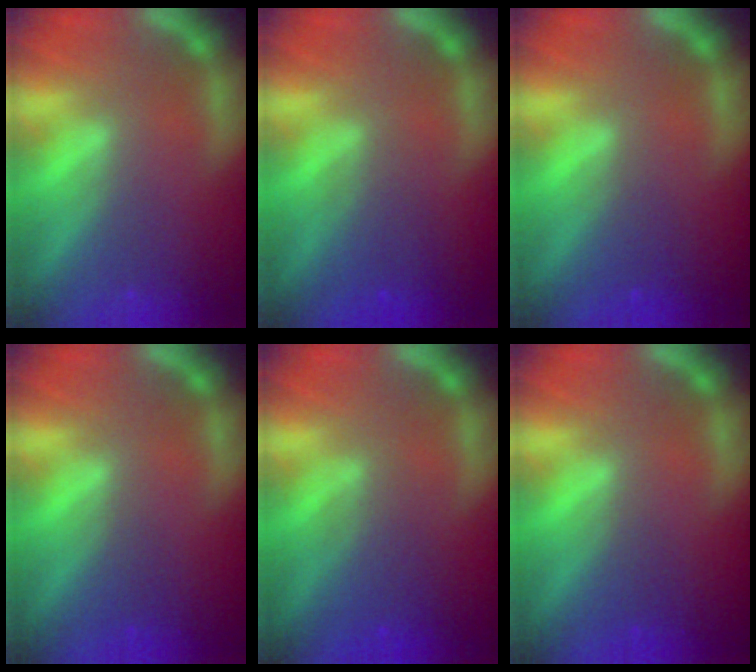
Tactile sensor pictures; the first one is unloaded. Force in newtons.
{"total": 2.5}
{"total": 1.5}
{"total": 1.0}
{"total": 3.1}
{"total": 1.0}